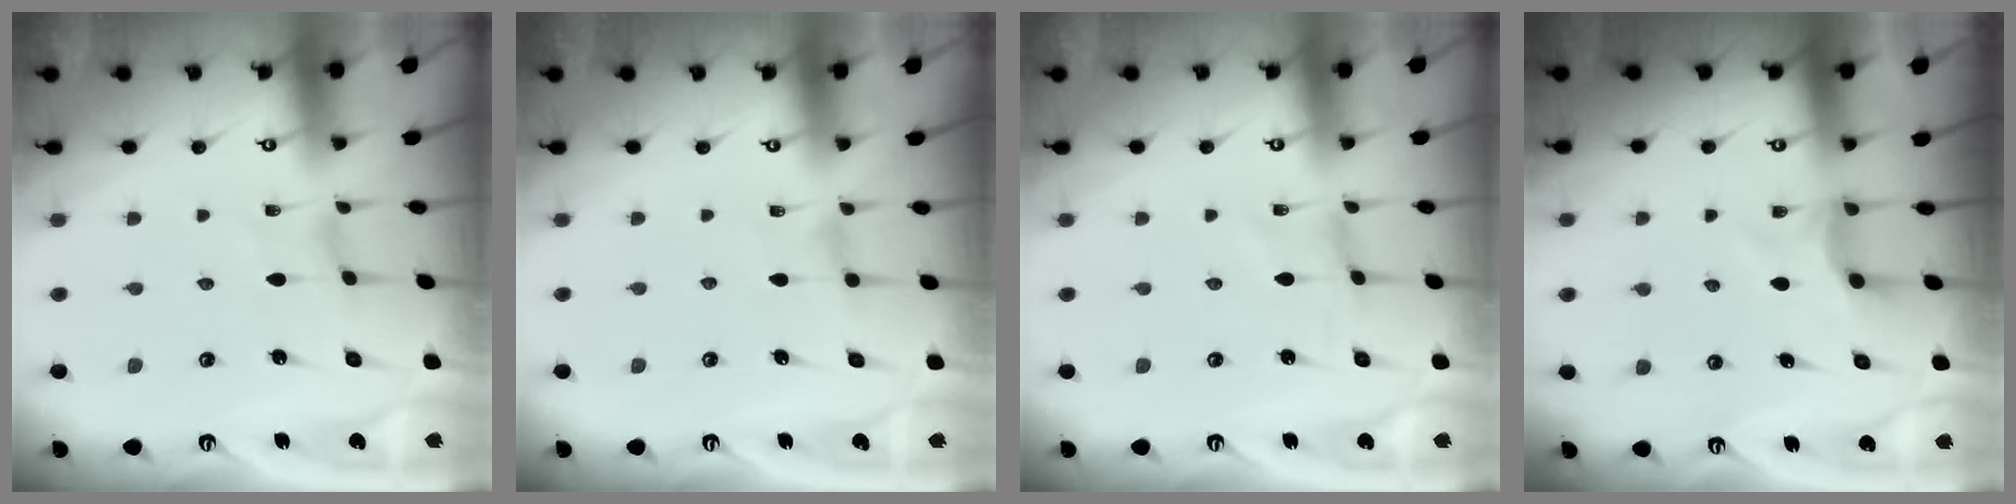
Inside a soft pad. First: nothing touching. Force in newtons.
{"total": 0.0}
{"total": 0.5, "press": 0.5, "slide": 0.2}
{"total": 4.8, "press": 4.7, "slide": 0.8}